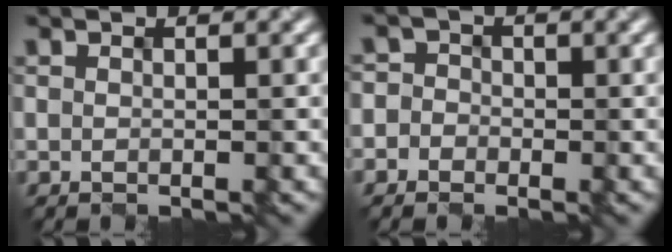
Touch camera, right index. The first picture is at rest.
{"total": 2.3, "force": [-0.6, 2.2, 0.2], "torque": [0.029, 0.007, -0.042]}